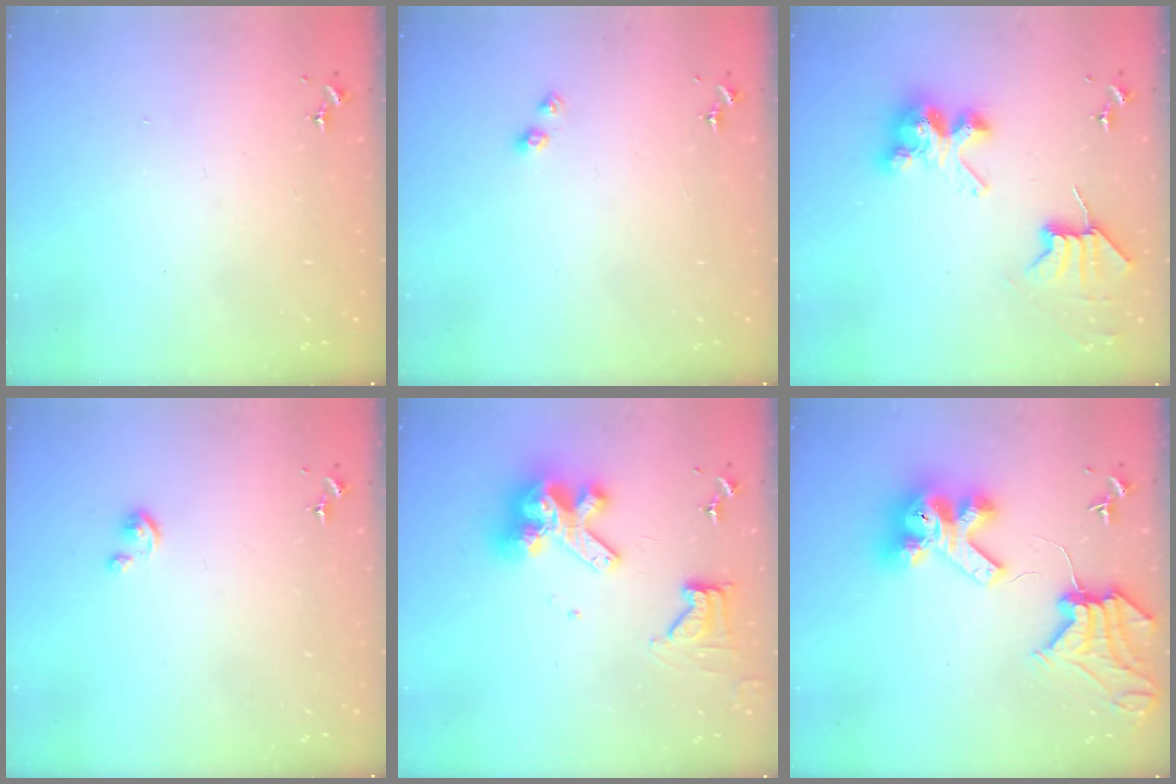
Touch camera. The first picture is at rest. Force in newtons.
{"total": 4.0, "press": 3.9, "slide": 0.6}
{"total": 9.0, "press": 8.9, "slide": 1.4}
{"total": 2.5, "press": 2.5, "slide": 0.3}
{"total": 15.0, "press": 14.8, "slide": 1.9}
{"total": 15.7, "press": 15.6, "slide": 2.0}